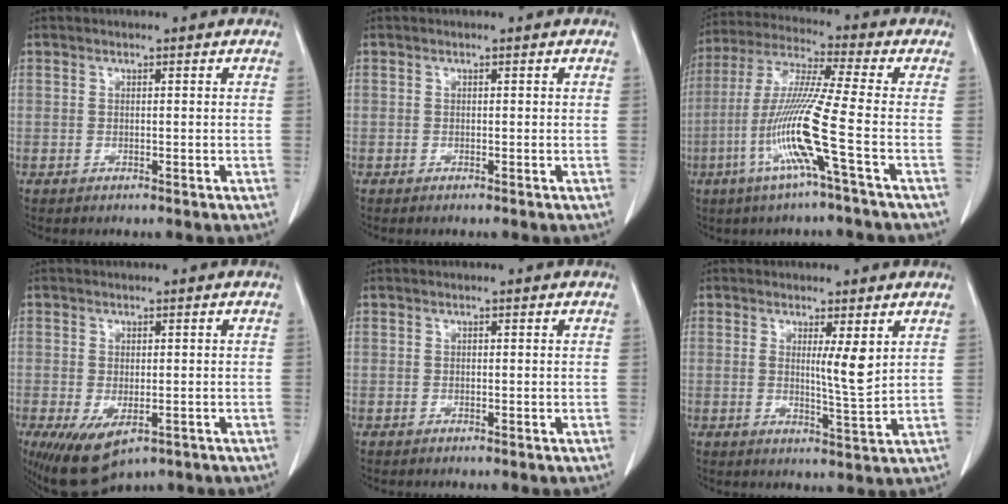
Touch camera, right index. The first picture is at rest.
{"total": 0.0}
{"total": 12.9, "force": [-4.4, -1.7, 12.0], "torque": [-0.243, -0.013, -0.096]}
{"total": 8.1, "force": [-4.1, 4.0, 5.7], "torque": [-0.094, -0.018, -0.059]}
{"total": 0.0}
{"total": 4.4, "force": [1.6, 0.1, 4.1], "torque": [-0.065, -0.011, 0.026]}